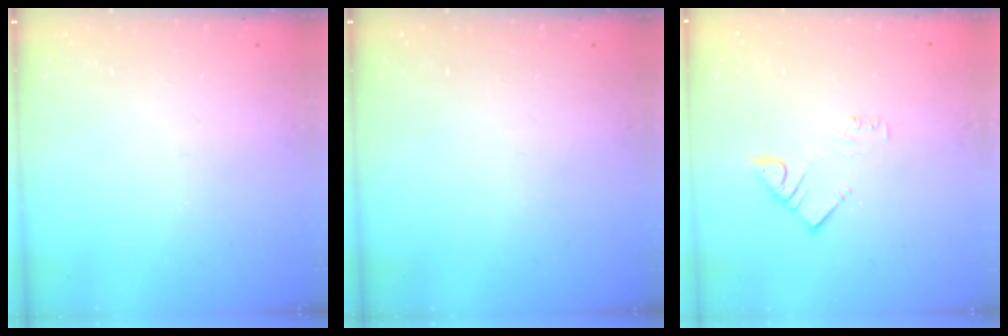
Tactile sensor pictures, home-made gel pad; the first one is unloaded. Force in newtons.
{"total": 0.0}
{"total": 3.1, "press": 3.0, "slide": 0.5}